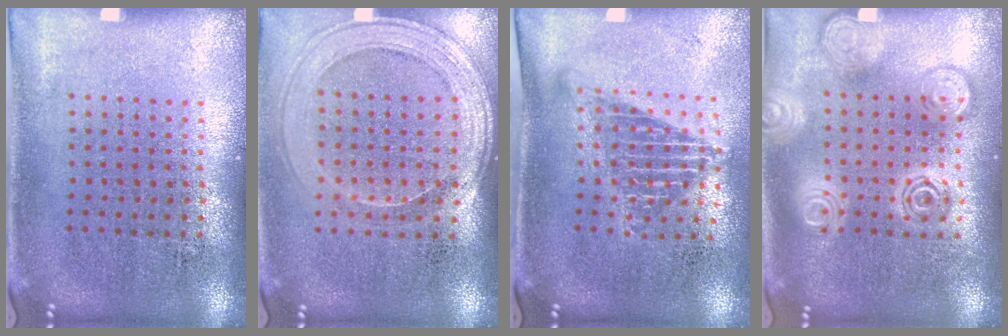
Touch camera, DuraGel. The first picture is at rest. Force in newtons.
{"total": 1.6, "press": 1.4, "slide": 0.7}
{"total": 1.4, "press": 1.1, "slide": 0.8}
{"total": 3.2, "press": 3.1, "slide": 0.5}